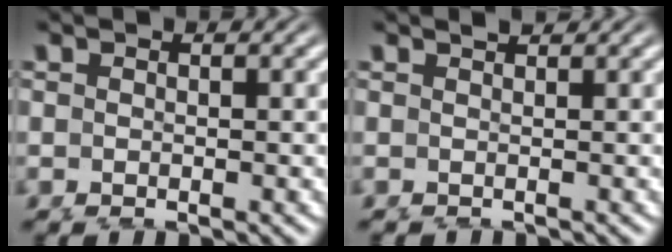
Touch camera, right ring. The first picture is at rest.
{"total": 0.6, "force": [-0.1, -0.5, -0.3], "torque": [0.008, -0.012, 0.011]}